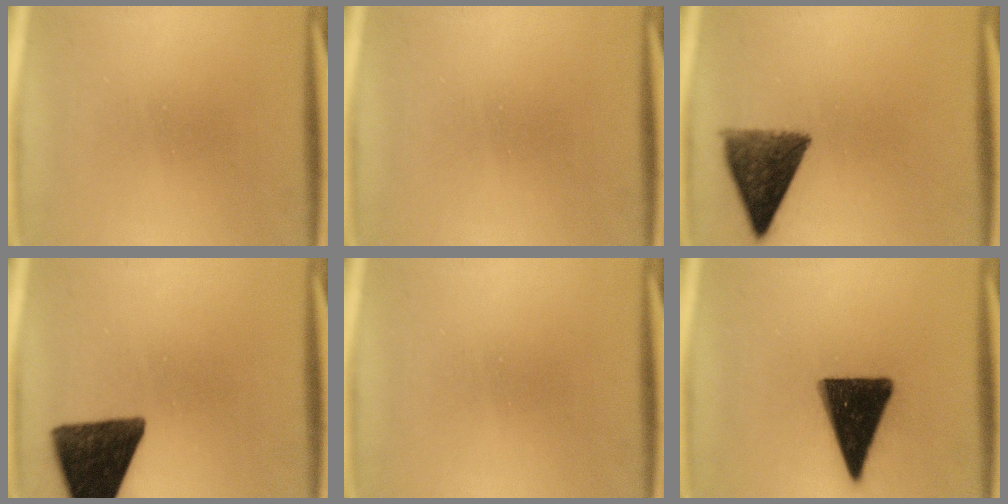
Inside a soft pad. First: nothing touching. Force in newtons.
{"total": 0.0}
{"total": 9.8}
{"total": 14.4}
{"total": 0.0}
{"total": 15.9}